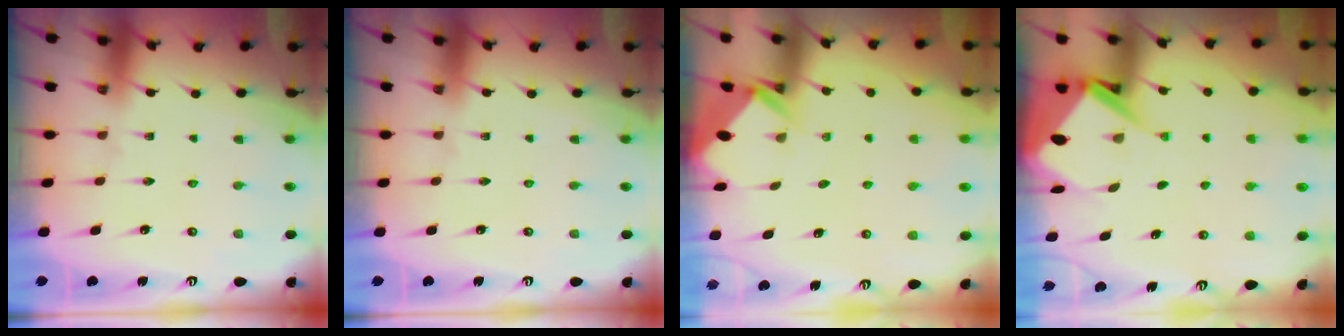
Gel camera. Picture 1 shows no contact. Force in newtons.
{"total": 0.0}
{"total": 2.7, "press": 2.7, "slide": 0.2}
{"total": 8.2, "press": 8.1, "slide": 0.6}